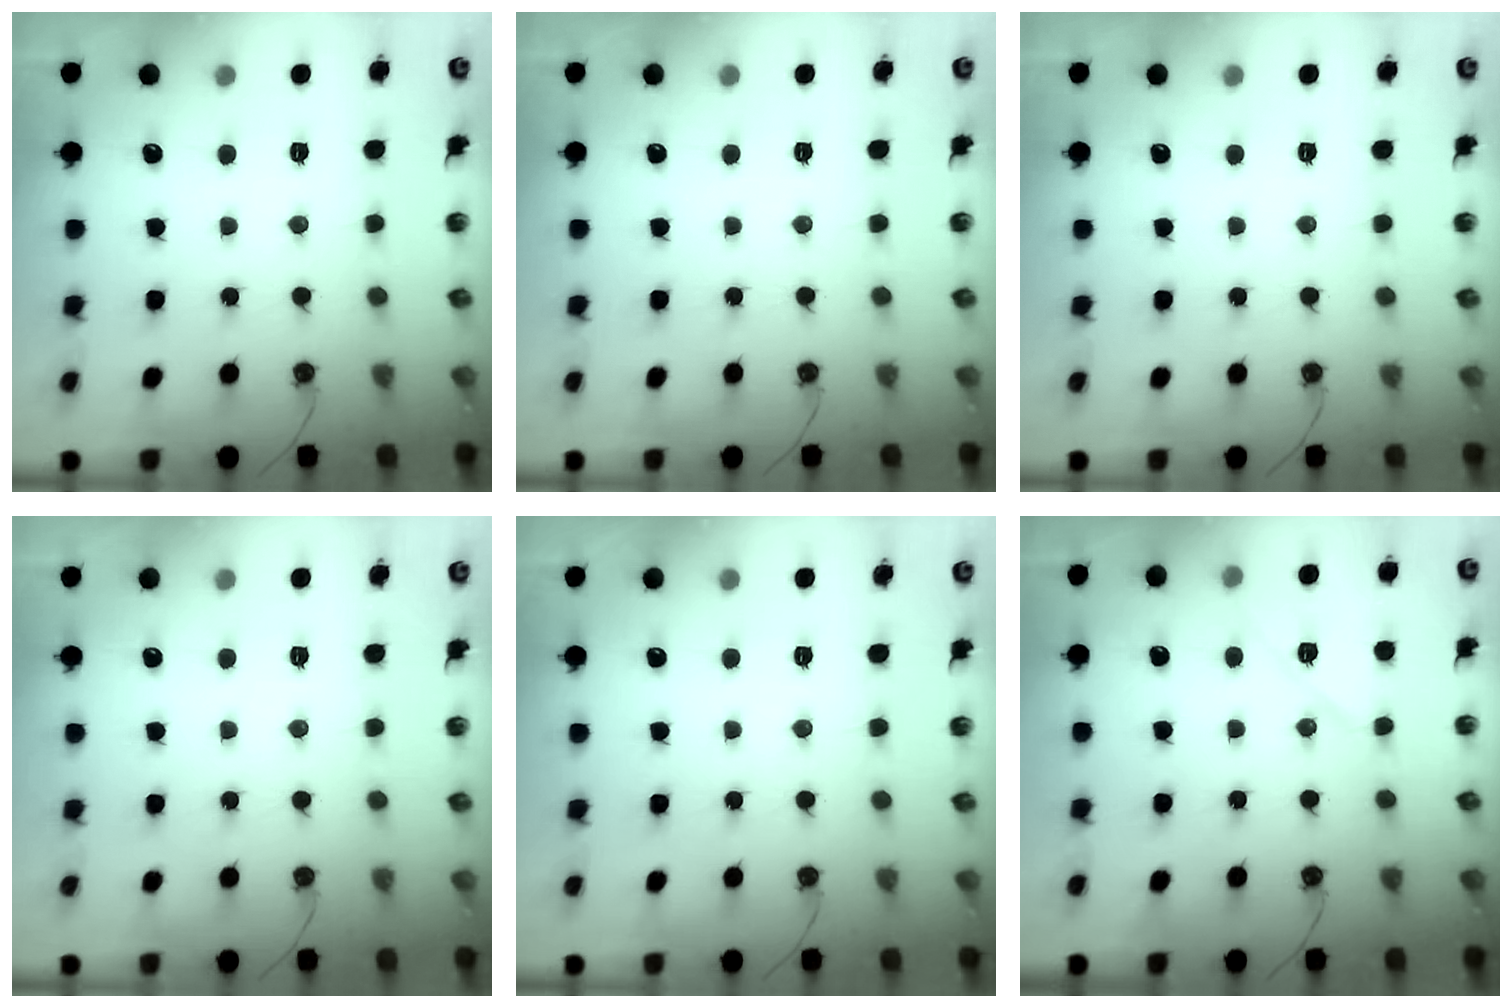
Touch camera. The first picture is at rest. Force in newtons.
{"total": 0.0}
{"total": 0.0}
{"total": 0.0}
{"total": 0.0}
{"total": 10.0, "press": 9.9, "slide": 1.2}